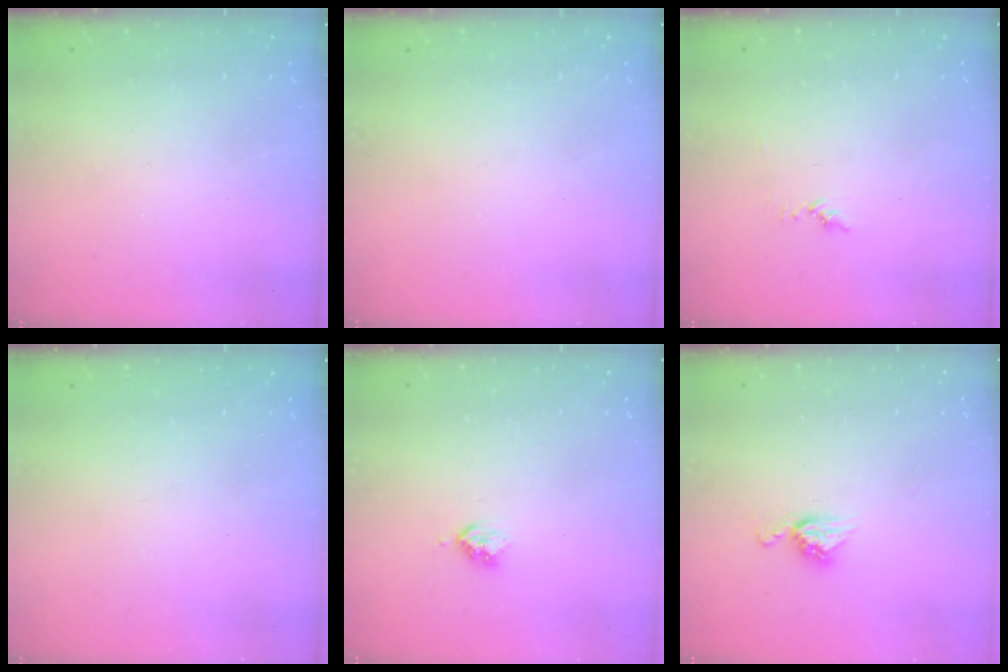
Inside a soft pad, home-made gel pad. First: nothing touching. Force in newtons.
{"total": 0.0}
{"total": 4.4, "press": 4.4, "slide": 0.4}
{"total": 0.0}
{"total": 3.0, "press": 2.9, "slide": 0.4}
{"total": 7.1, "press": 7.1, "slide": 0.3}